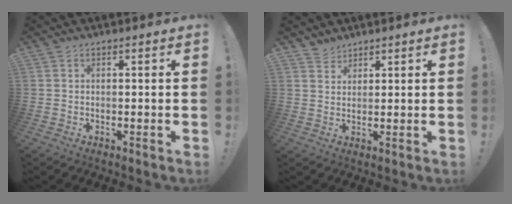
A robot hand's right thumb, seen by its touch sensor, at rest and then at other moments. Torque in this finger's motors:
{"motor_torque": [0.12, -0.22, 0.38, -0.04, 0.03]}